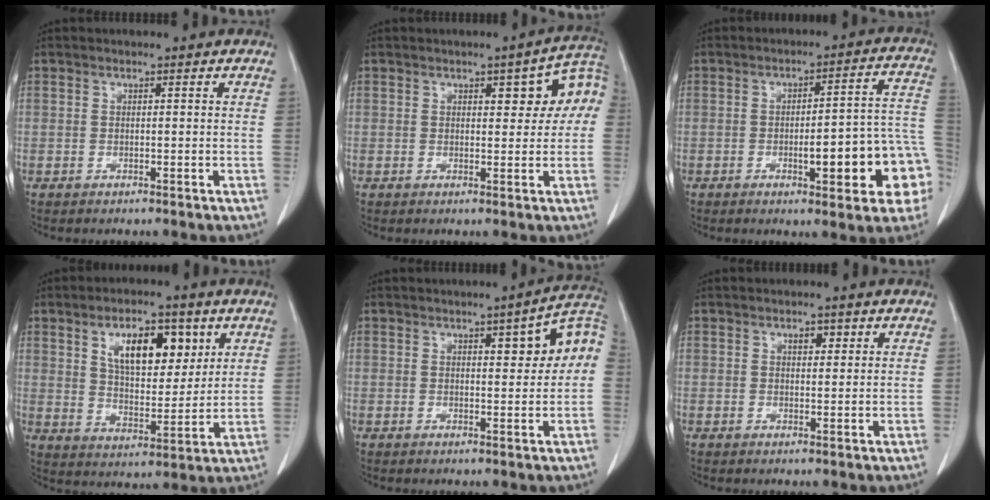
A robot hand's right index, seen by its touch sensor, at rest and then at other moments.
{"total": 7.0, "force": [1.6, 2.6, 6.3], "torque": [-0.070, 0.029, 0.017]}
{"total": 13.5, "force": [-4.1, 2.7, 12.6], "torque": [-0.125, 0.034, -0.046]}
{"total": 11.3, "force": [4.9, 5.2, 8.8], "torque": [-0.141, 0.012, 0.088]}
{"total": 7.0, "force": [1.4, 1.7, 6.6], "torque": [-0.082, 0.025, 0.013]}
{"total": 1.7, "force": [0.8, 0.9, 1.1], "torque": [-0.015, -0.001, 0.012]}